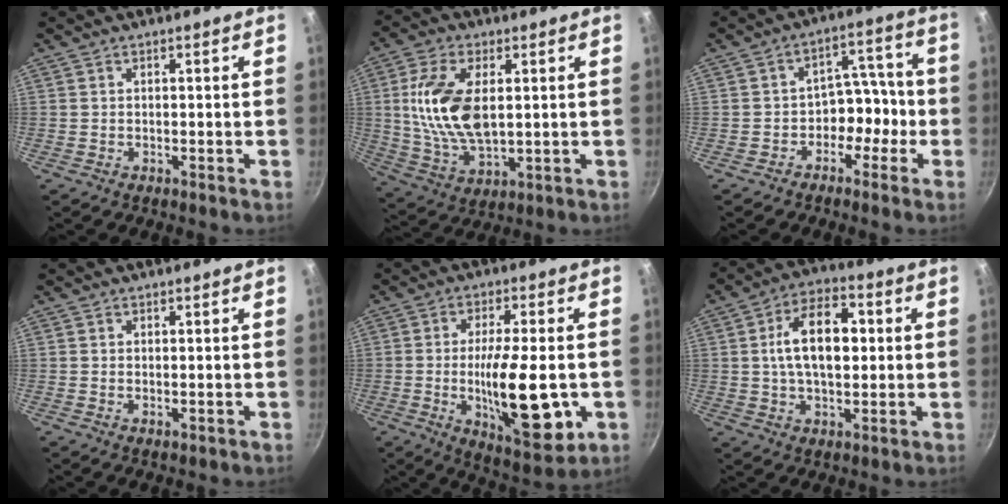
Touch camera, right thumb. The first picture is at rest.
{"total": 15.0, "force": [2.3, 8.0, 12.5], "torque": [-0.235, -0.009, 0.049]}
{"total": 7.4, "force": [-2.9, 5.5, 3.9], "torque": [0.001, 0.057, -0.046]}
{"total": 0.7, "force": [0.0, 0.3, 0.6], "torque": [-0.011, -0.002, -0.001]}
{"total": 18.0, "force": [-3.3, 5.9, 16.7], "torque": [-0.254, -0.003, -0.047]}
{"total": 13.6, "force": [1.7, 7.9, 11.0], "torque": [-0.159, 0.018, 0.018]}